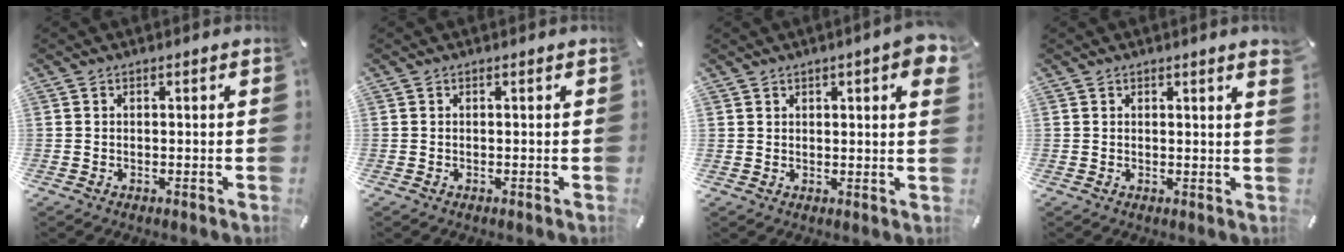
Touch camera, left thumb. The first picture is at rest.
{"total": 0.0}
{"total": 3.7, "force": [2.1, 1.4, 2.6], "torque": [-0.037, -0.001, 0.036]}
{"total": 1.5, "force": [1.1, 0.0, 1.0], "torque": [-0.021, 0.000, 0.018]}